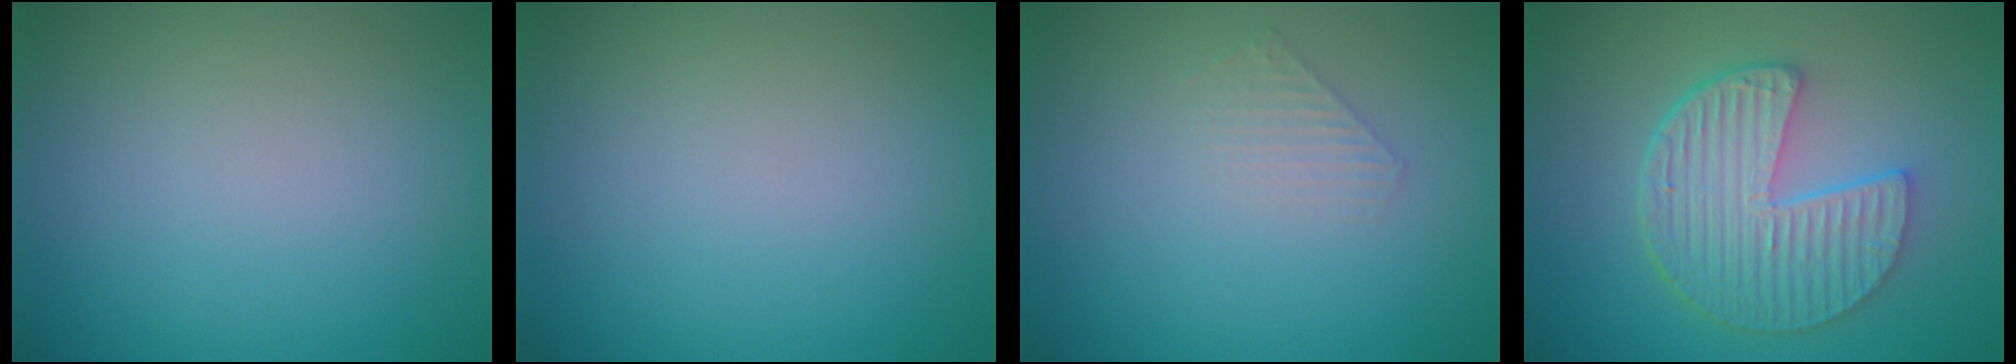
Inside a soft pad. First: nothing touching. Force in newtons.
{"total": 0.0}
{"total": 1.3, "press": 1.3, "slide": 0.2}
{"total": 6.5, "press": 4.9, "slide": 4.2}